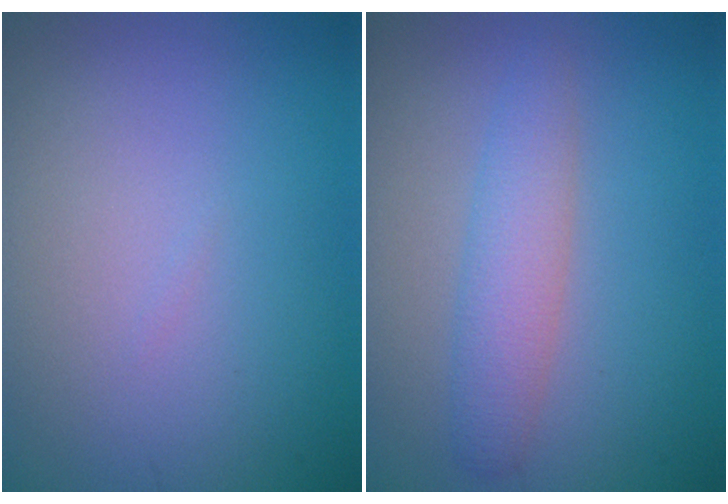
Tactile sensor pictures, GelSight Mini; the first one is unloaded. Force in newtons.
{"total": 3.0, "press": 3.0, "slide": 0.1}